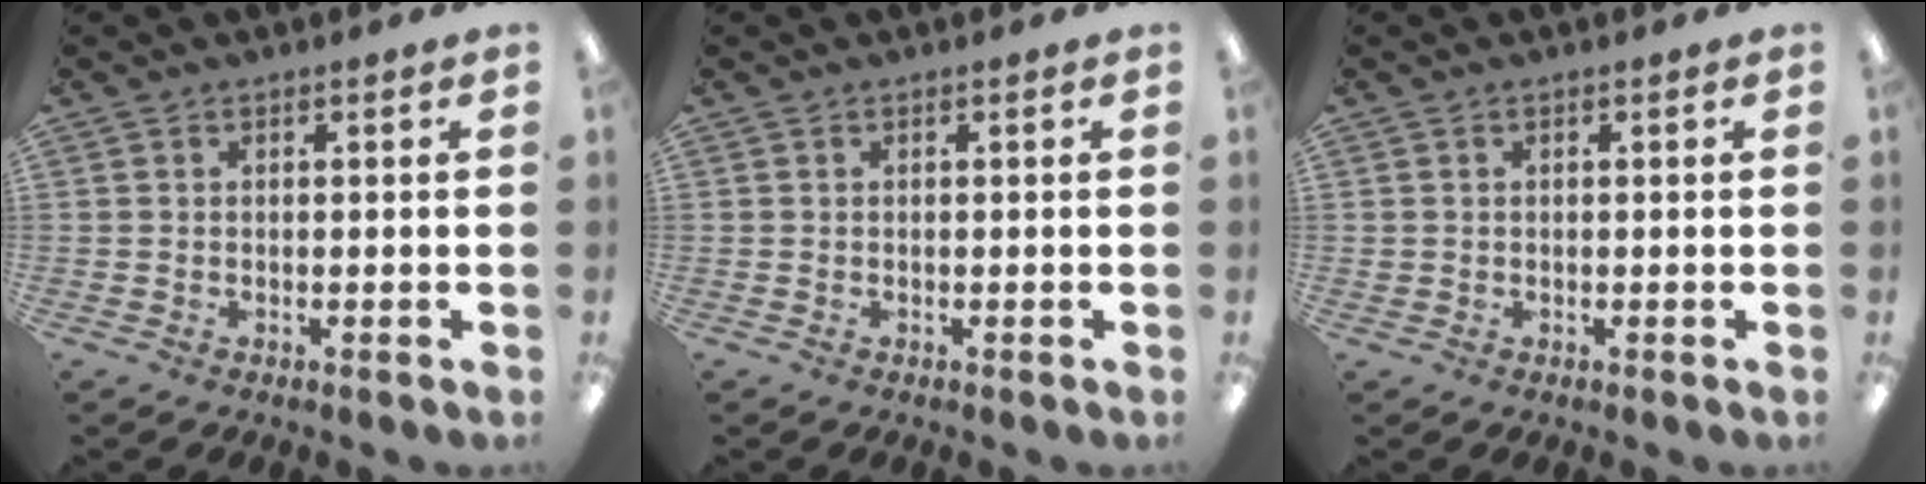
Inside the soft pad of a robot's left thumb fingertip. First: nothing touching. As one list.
[{"total": 0.0}, {"total": 0.7, "force": [0.1, 0.7, 0.1], "torque": [-0.002, 0.005, 0.001]}]